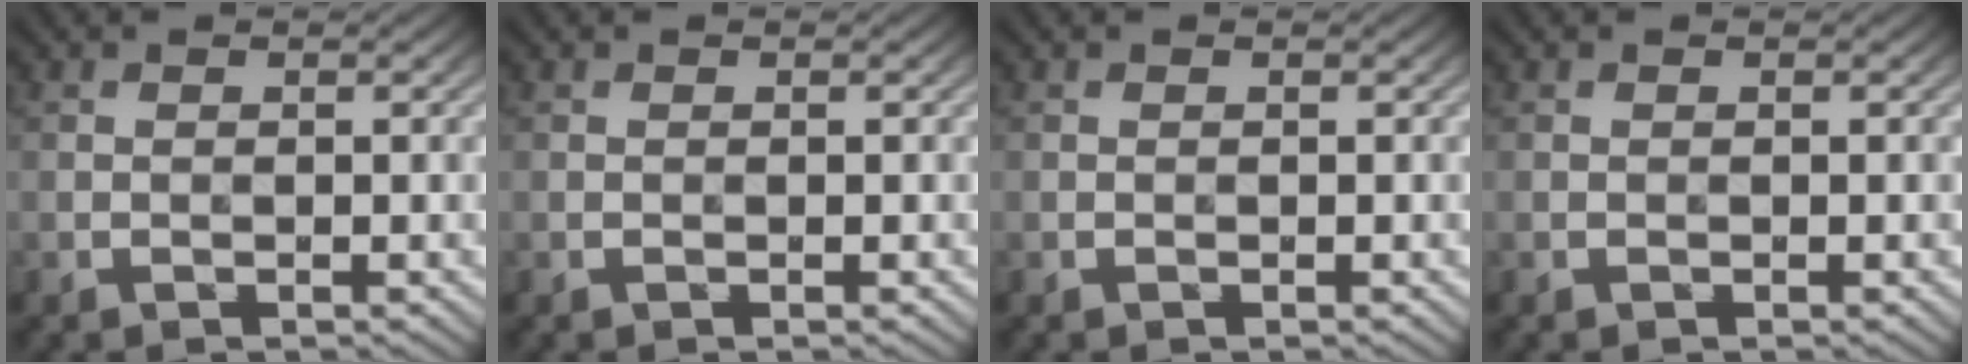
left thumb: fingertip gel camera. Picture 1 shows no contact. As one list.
[{"total": 0.0}, {"total": 0.0}, {"total": 0.0}]